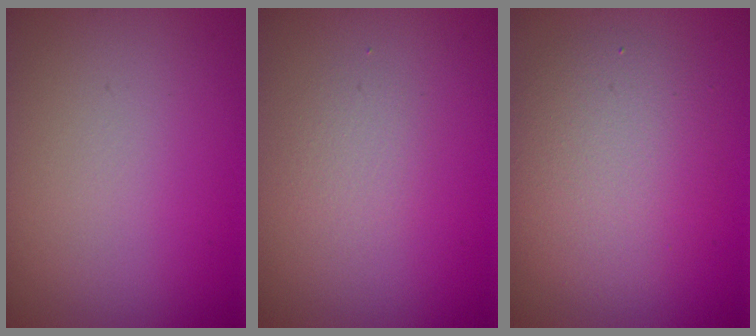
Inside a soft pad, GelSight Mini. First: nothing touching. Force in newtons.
{"total": 1.3, "press": 1.3, "slide": 0.0}
{"total": 4.9, "press": 4.9, "slide": 0.2}